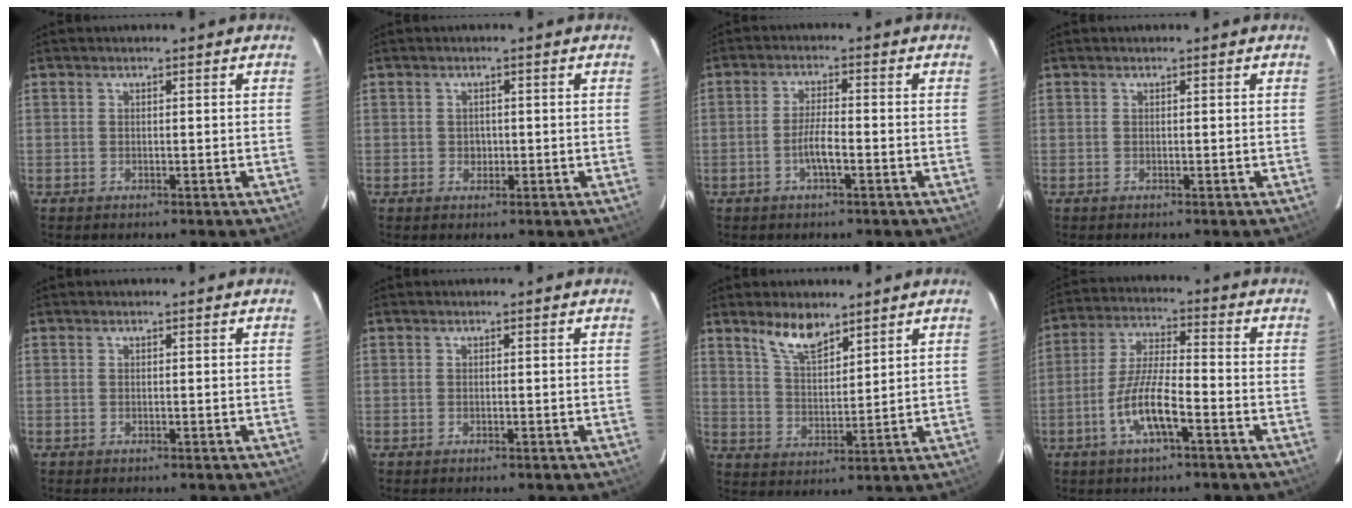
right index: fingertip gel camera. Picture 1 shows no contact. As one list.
[{"total": 1.6, "force": [-0.3, 1.5, 0.3], "torque": [-0.003, 0.001, 0.000]}, {"total": 3.9, "force": [-1.7, 0.7, 3.4], "torque": [-0.071, 0.000, -0.031]}, {"total": 0.0}, {"total": 0.0}, {"total": 0.0}, {"total": 7.2, "force": [5.5, 2.5, 4.0], "torque": [-0.070, 0.003, 0.109]}, {"total": 9.3, "force": [-4.4, 2.0, 8.0], "torque": [-0.166, -0.002, -0.082]}]